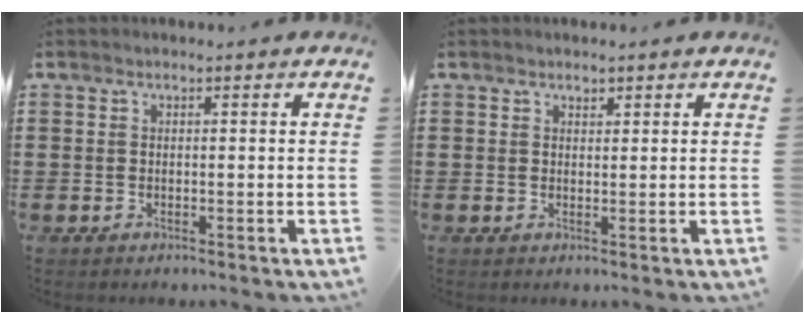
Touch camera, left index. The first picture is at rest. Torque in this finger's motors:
{"motor_torque": [0.93, 0.61, 0.09, 0.00]}